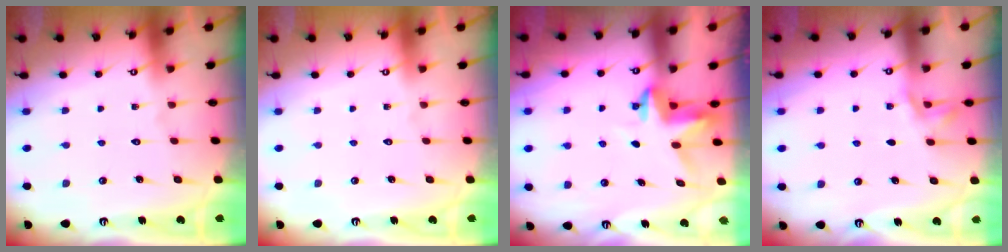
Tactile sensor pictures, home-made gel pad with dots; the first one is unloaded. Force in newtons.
{"total": 0.0}
{"total": 3.7, "press": 3.7, "slide": 0.3}
{"total": 3.8, "press": 3.1, "slide": 2.1}